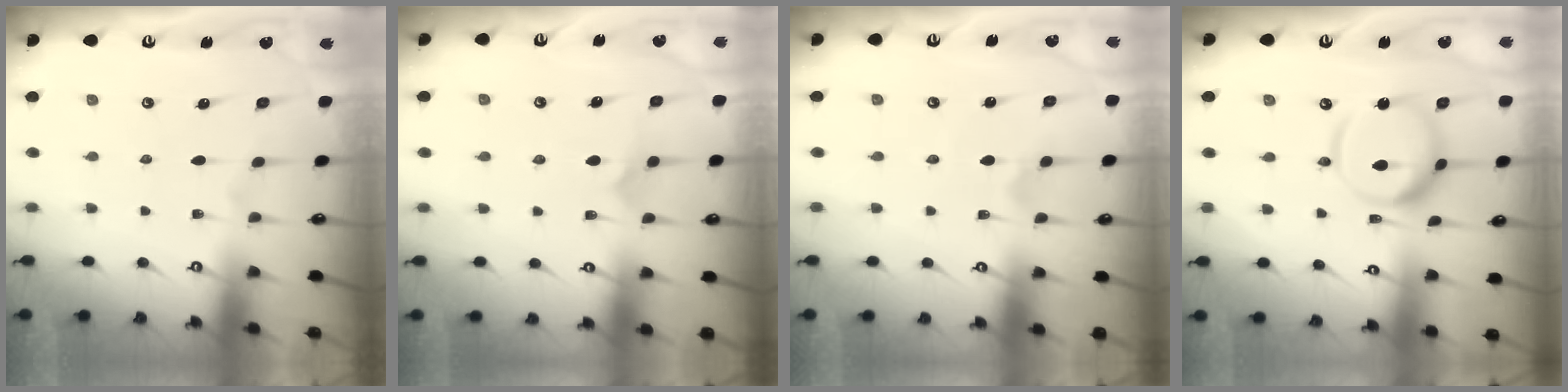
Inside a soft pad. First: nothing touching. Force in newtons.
{"total": 5.8, "press": 5.8, "slide": 0.5}
{"total": 1.8, "press": 1.8, "slide": 0.4}
{"total": 13.5, "press": 13.4, "slide": 1.4}